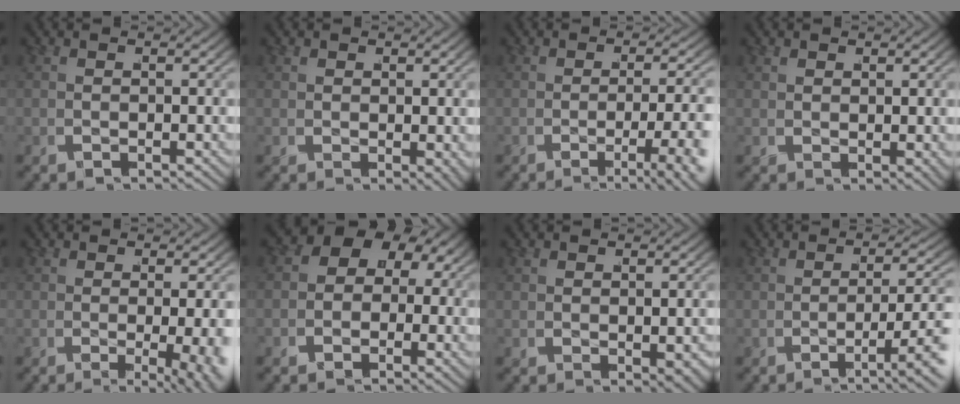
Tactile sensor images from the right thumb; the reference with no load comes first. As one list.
[{"total": 0.6, "force": [0.5, 0.2, 0.4], "torque": [-0.001, -0.002, 0.013]}, {"total": 5.5, "force": [-2.2, 1.4, 4.9], "torque": [-0.065, 0.006, -0.042]}, {"total": 0.9, "force": [0.9, -0.1, 0.0], "torque": [0.008, 0.003, 0.018]}, {"total": 5.1, "force": [-1.4, 1.5, 4.6], "torque": [-0.074, -0.017, -0.017]}, {"total": 5.2, "force": [0.1, 4.4, 2.7], "torque": [-0.062, 0.000, -0.009]}, {"total": 0.7, "force": [0.0, 0.3, 0.6], "torque": [-0.009, -0.007, 0.009]}, {"total": 4.2, "force": [-1.7, 0.9, 3.8], "torque": [-0.062, 0.011, -0.037]}]